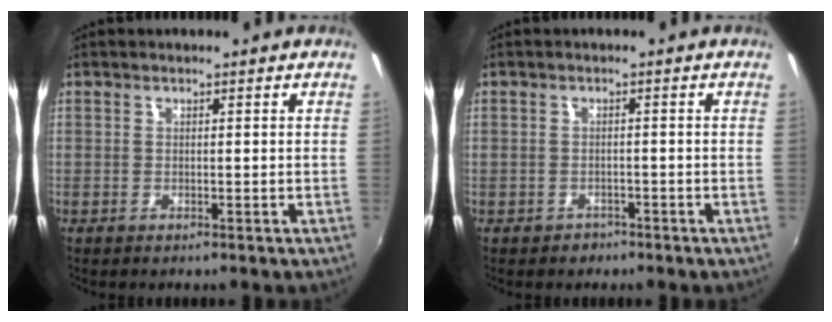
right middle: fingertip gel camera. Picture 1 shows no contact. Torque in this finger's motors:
{"motor_torque": [0.07, -0.18, -0.03, -0.01]}